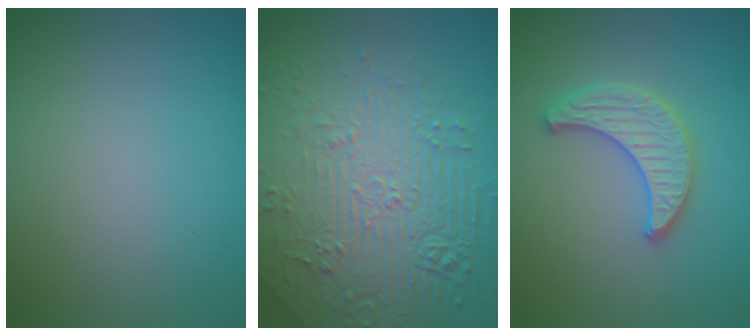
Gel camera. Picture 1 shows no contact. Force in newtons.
{"total": 8.8, "press": 6.1, "slide": 6.3}
{"total": 3.3, "press": 3.2, "slide": 0.3}